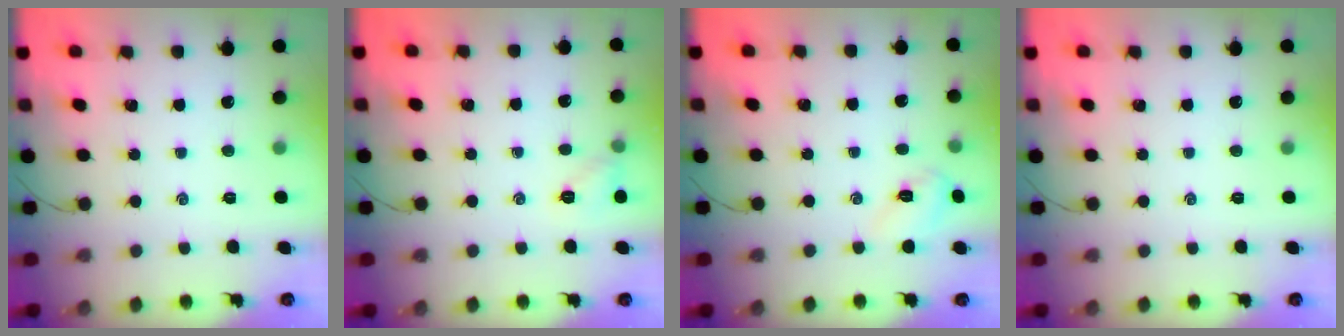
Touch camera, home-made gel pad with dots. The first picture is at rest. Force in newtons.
{"total": 5.7, "press": 5.6, "slide": 1.1}
{"total": 3.6, "press": 3.5, "slide": 0.9}
{"total": 0.0}